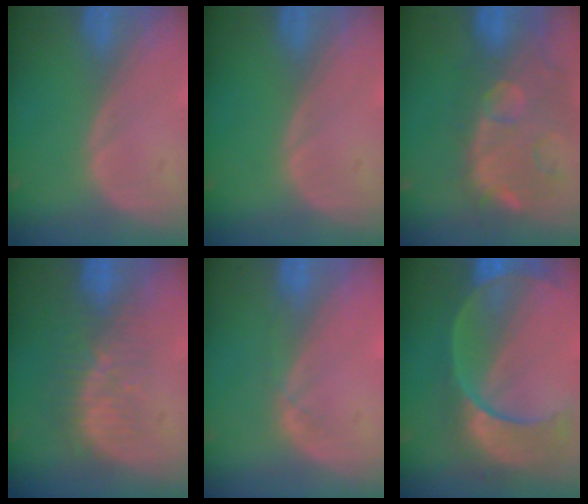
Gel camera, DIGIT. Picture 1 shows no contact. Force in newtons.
{"total": 0.0}
{"total": 12.2, "press": 11.0, "slide": 5.4}
{"total": 8.1, "press": 7.0, "slide": 4.0}
{"total": 1.7, "press": 1.5, "slide": 0.8}
{"total": 10.7, "press": 9.2, "slide": 5.5}